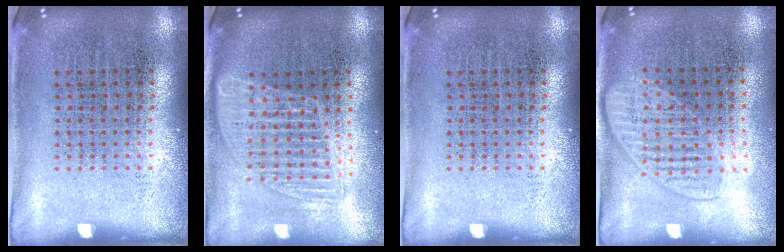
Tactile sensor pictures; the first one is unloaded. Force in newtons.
{"total": 1.6, "press": 1.4, "slide": 0.7}
{"total": 0.0}
{"total": 1.4, "press": 1.3, "slide": 0.6}